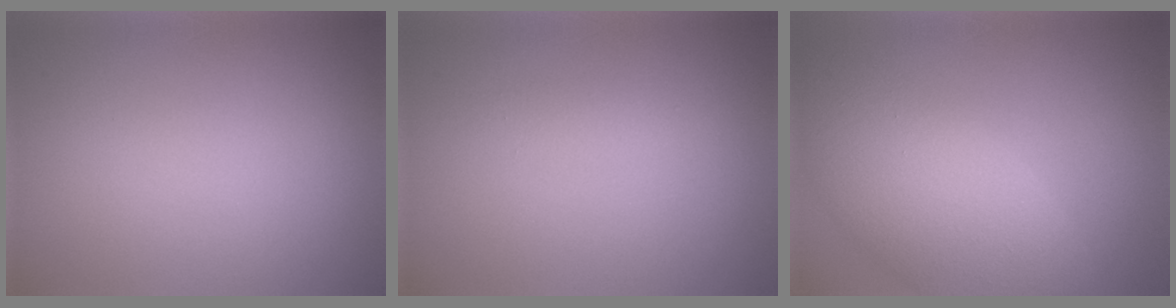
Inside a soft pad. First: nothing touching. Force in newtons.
{"total": 0.8, "press": 0.8, "slide": 0.0}
{"total": 8.0, "press": 8.0, "slide": 0.6}